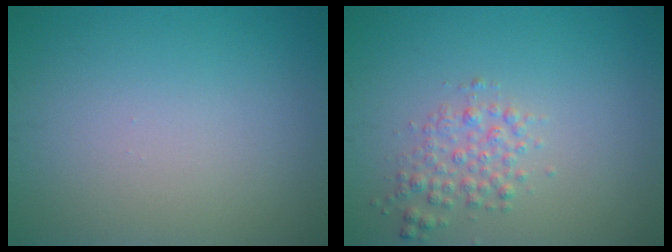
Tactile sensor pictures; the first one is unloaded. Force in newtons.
{"total": 2.2, "press": 2.2, "slide": 0.0}